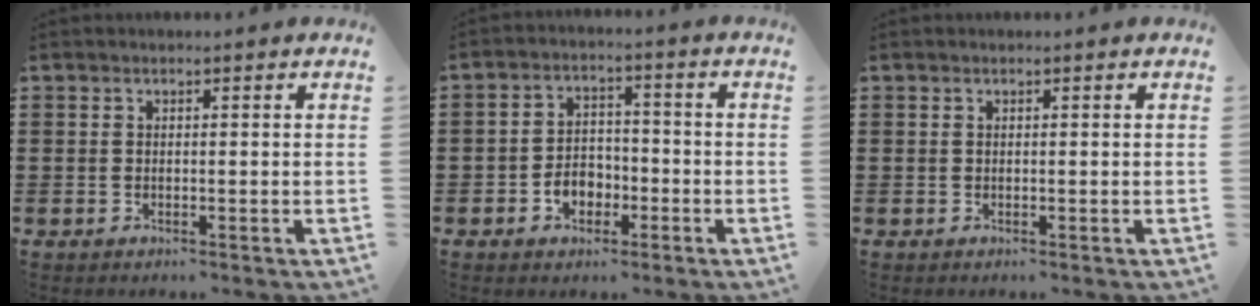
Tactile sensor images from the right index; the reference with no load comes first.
{"total": 4.3, "force": [-2.0, 3.1, 2.2], "torque": [-0.037, 0.001, -0.040]}
{"total": 0.0}